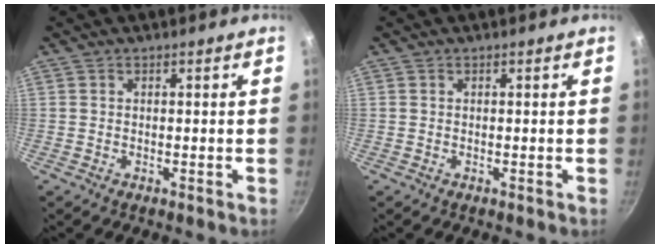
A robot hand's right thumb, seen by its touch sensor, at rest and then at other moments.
{"total": 0.0}